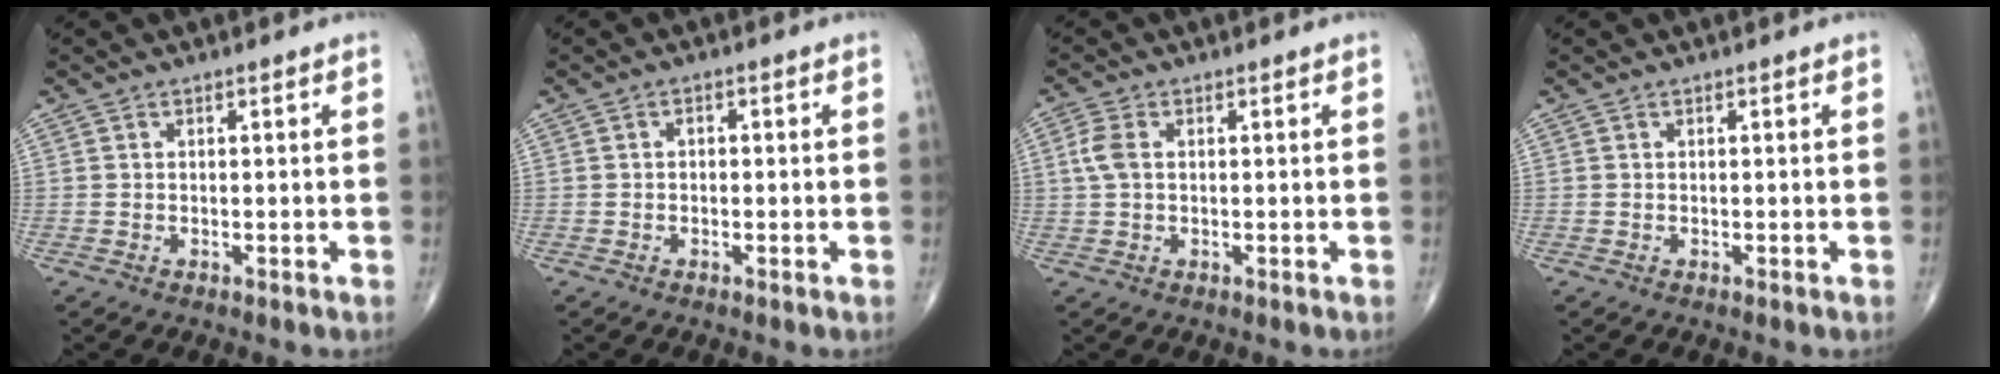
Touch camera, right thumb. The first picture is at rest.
{"total": 1.1, "force": [-0.1, 0.8, 0.7], "torque": [-0.003, 0.005, -0.005]}
{"total": 3.4, "force": [0.5, 2.0, 2.7], "torque": [-0.074, 0.007, 0.007]}
{"total": 0.0}